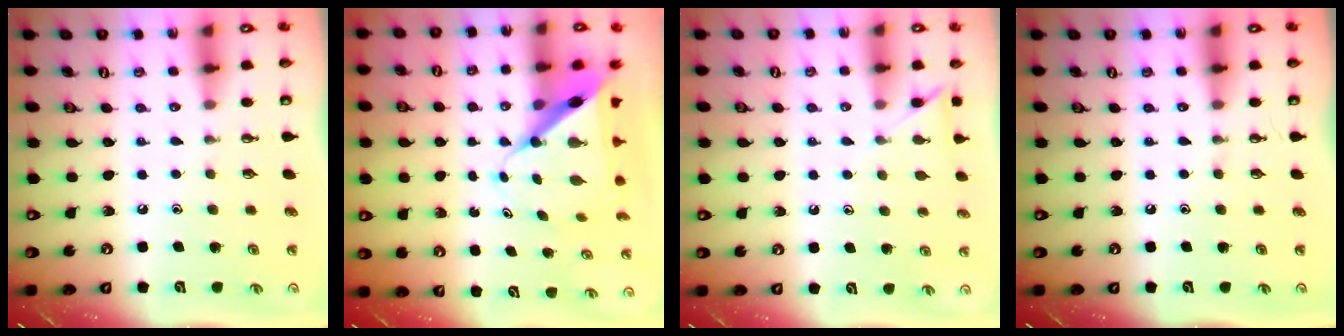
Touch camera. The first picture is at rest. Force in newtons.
{"total": 9.1, "press": 9.1, "slide": 0.5}
{"total": 5.5, "press": 5.5, "slide": 0.5}
{"total": 0.0}